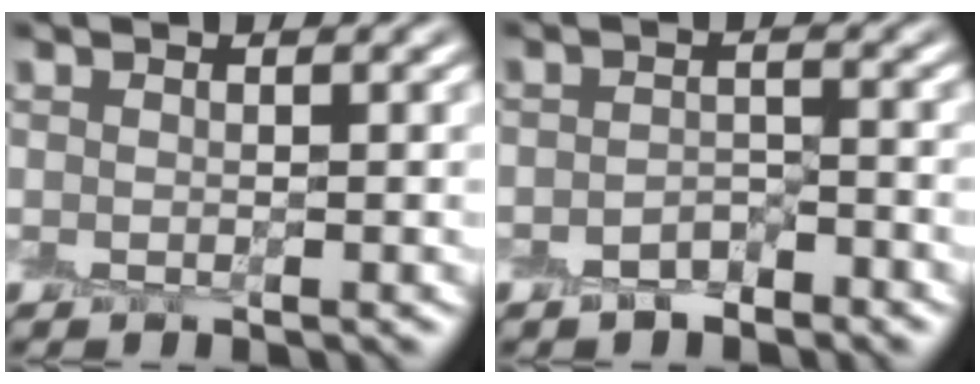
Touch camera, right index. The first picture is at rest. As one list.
[{"total": 1.4, "force": [-1.2, 0.7, 0.2], "torque": [-0.001, 0.012, -0.025]}]